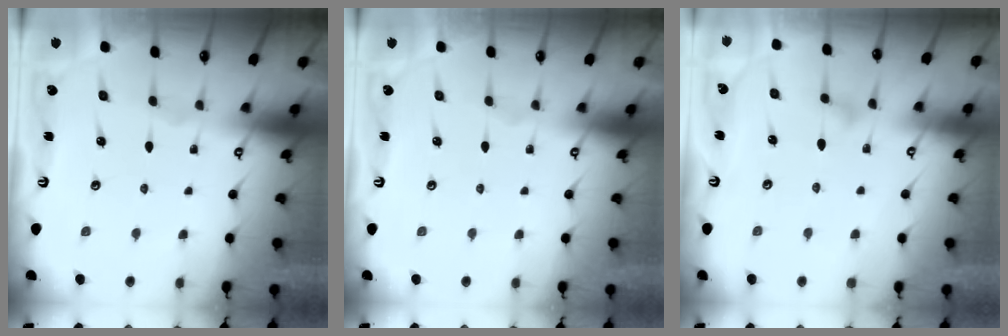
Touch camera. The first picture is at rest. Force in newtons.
{"total": 0.0}
{"total": 7.5, "press": 7.5, "slide": 0.4}